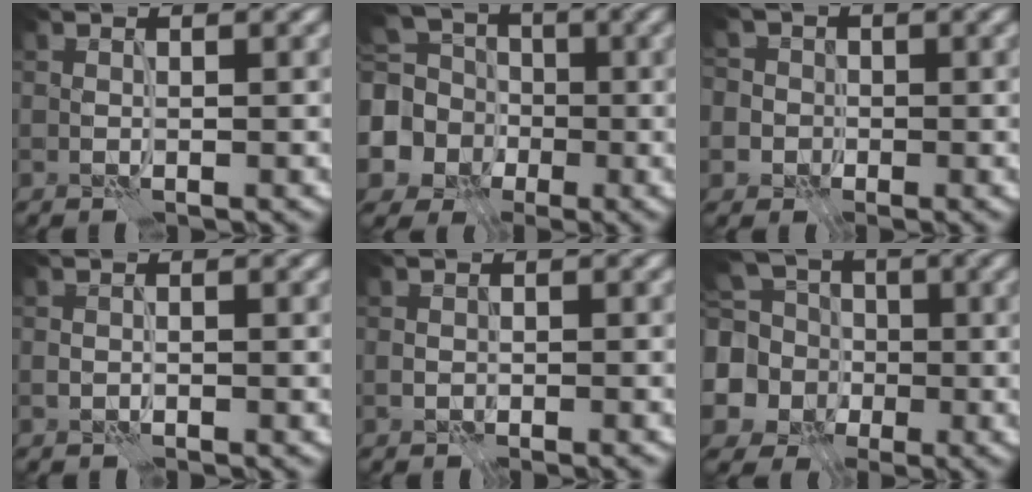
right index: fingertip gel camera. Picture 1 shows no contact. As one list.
[{"total": 7.8, "force": [-0.3, 7.0, 3.3], "torque": [-0.082, -0.011, -0.030]}, {"total": 6.6, "force": [0.6, 6.2, 2.2], "torque": [-0.038, 0.033, -0.032]}, {"total": 0.7, "force": [-0.4, -0.5, -0.3], "torque": [0.004, -0.002, -0.008]}, {"total": 1.0, "force": [-0.5, 0.7, 0.5], "torque": [-0.009, -0.004, -0.004]}, {"total": 9.1, "force": [0.6, 8.2, 3.9], "torque": [-0.099, 0.002, -0.025]}]